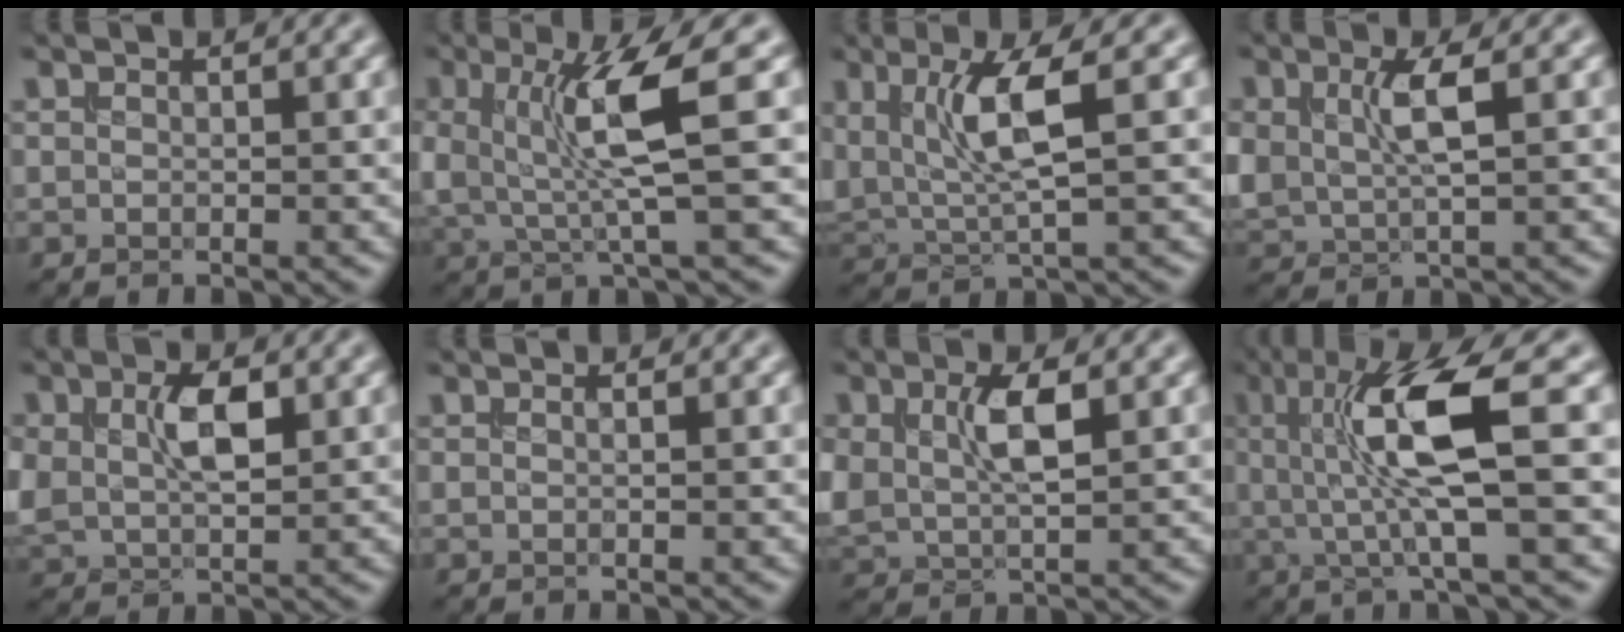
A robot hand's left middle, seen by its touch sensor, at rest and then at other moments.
{"total": 5.7, "force": [0.8, 0.6, 5.6], "torque": [-0.125, -0.002, 0.019]}
{"total": 5.0, "force": [1.4, 1.2, 4.6], "torque": [-0.096, -0.007, 0.033]}
{"total": 3.5, "force": [1.0, 1.5, 3.0], "torque": [-0.072, 0.002, 0.023]}
{"total": 5.0, "force": [1.2, 2.9, 3.8], "torque": [-0.089, 0.001, 0.025]}
{"total": 0.5, "force": [0.1, 0.2, 0.5], "torque": [-0.009, -0.001, -0.004]}
{"total": 4.5, "force": [1.2, 2.3, 3.7], "torque": [-0.088, 0.001, 0.026]}
{"total": 8.3, "force": [1.1, 1.6, 8.1], "torque": [-0.143, -0.005, 0.021]}